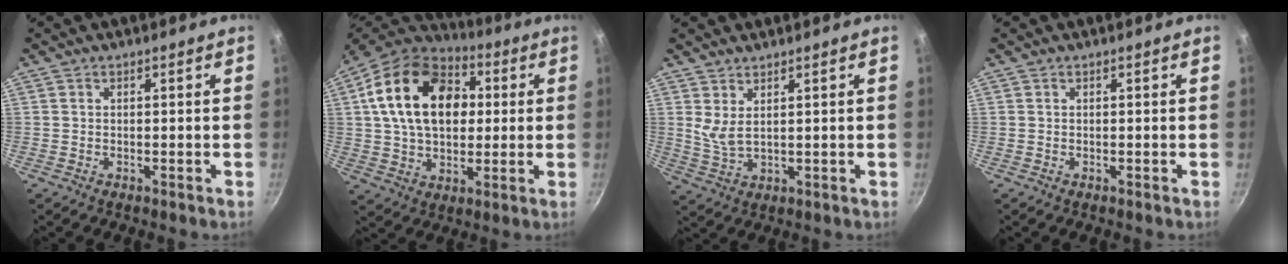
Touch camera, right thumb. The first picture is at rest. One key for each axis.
{"total": 21.8, "fx": 4.3, "fy": 14.9, "fz": 15.3, "tx": -0.234, "ty": 0.018, "tz": 0.061}
{"total": 3.7, "fx": 2.2, "fy": 1.2, "fz": 2.8, "tx": -0.052, "ty": -0.025, "tz": 0.047}
{"total": 0.0}